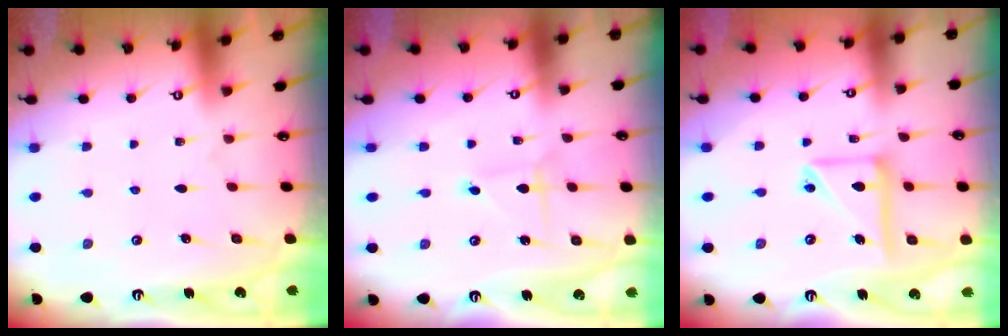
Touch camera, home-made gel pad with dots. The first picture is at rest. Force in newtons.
{"total": 1.7, "press": 1.7, "slide": 0.2}
{"total": 13.8, "press": 13.6, "slide": 2.2}